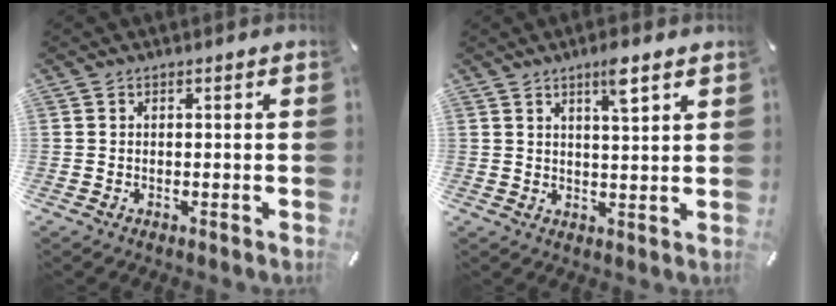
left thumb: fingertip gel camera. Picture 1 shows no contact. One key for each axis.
{"total": 5.7, "fx": 3.6, "fy": 0.8, "fz": 4.3, "tx": -0.069, "ty": -0.015, "tz": 0.054}